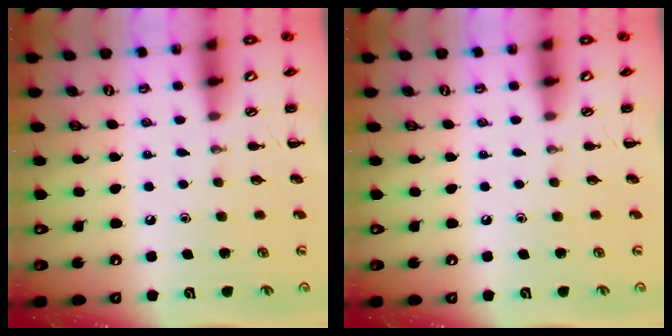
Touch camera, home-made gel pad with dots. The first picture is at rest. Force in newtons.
{"total": 0.0}